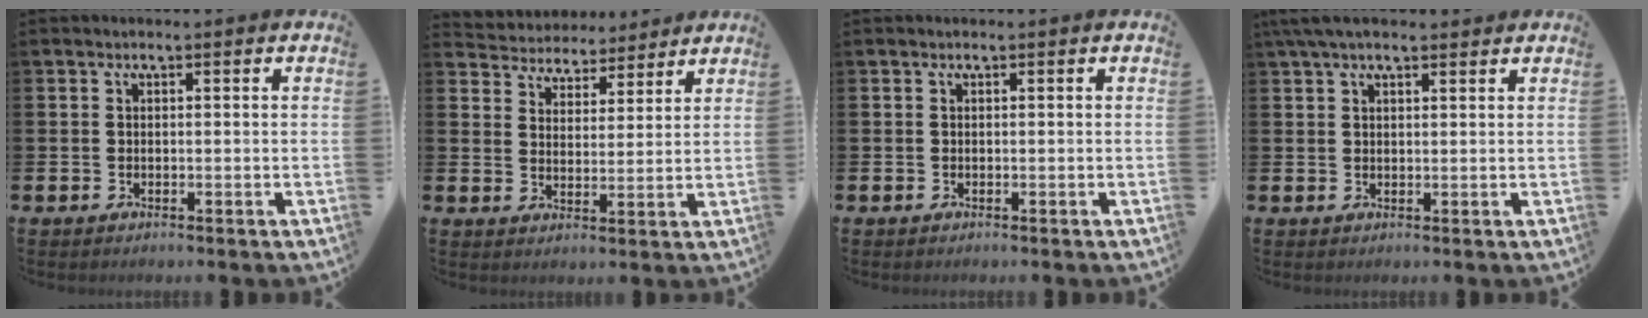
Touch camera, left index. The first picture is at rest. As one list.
[{"total": 4.4, "force": [4.2, 1.3, -0.7], "torque": [-0.017, -0.030, 0.073]}, {"total": 0.0}, {"total": 4.0, "force": [3.1, 1.2, 2.3], "torque": [-0.051, 0.000, 0.057]}]